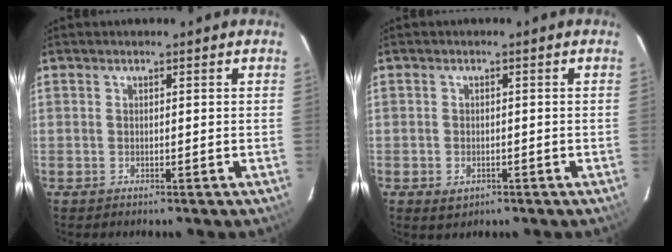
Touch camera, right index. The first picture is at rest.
{"total": 2.9, "force": [-1.2, 2.2, 1.3], "torque": [-0.026, -0.003, -0.013]}